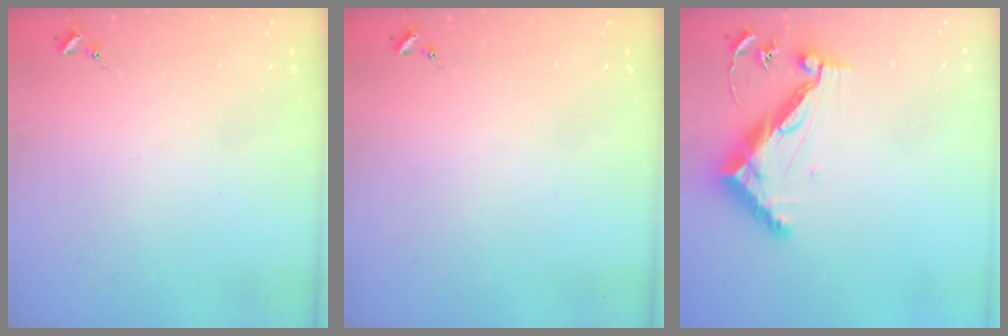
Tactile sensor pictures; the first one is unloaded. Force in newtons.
{"total": 0.0}
{"total": 13.0, "press": 13.0, "slide": 0.6}